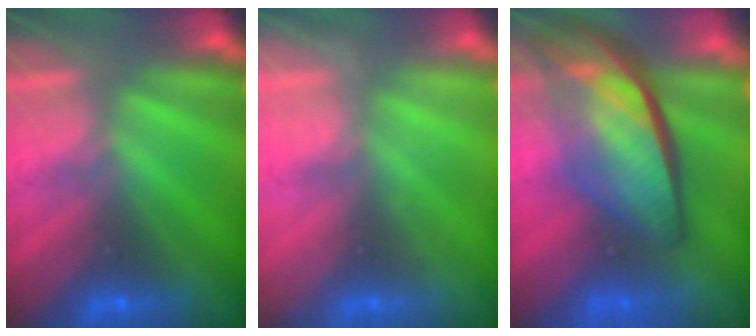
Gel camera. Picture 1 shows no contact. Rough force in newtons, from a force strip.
{"total": 2.2}
{"total": 10.5}